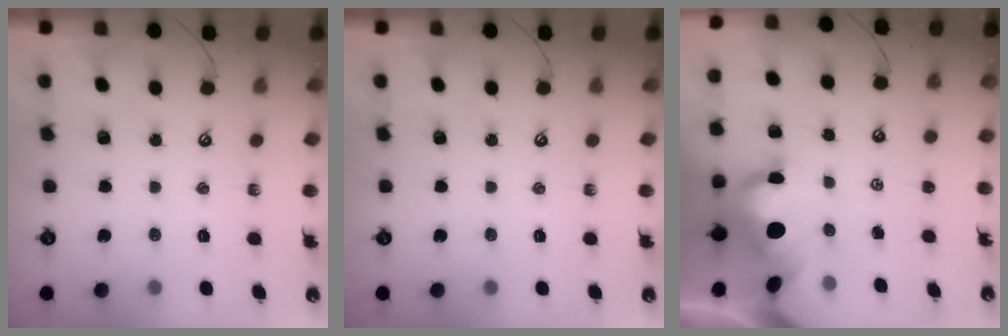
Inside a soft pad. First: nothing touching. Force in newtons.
{"total": 0.0}
{"total": 7.6, "press": 7.5, "slide": 1.1}